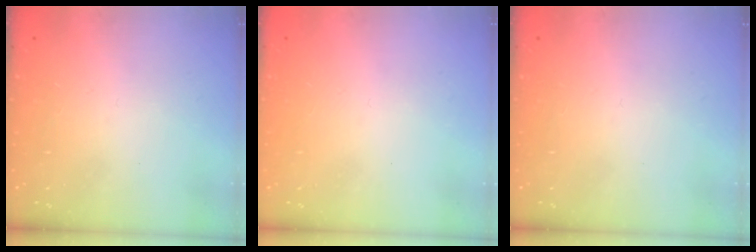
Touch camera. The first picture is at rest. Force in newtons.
{"total": 0.7, "press": 0.6, "slide": 0.3}
{"total": 0.0}